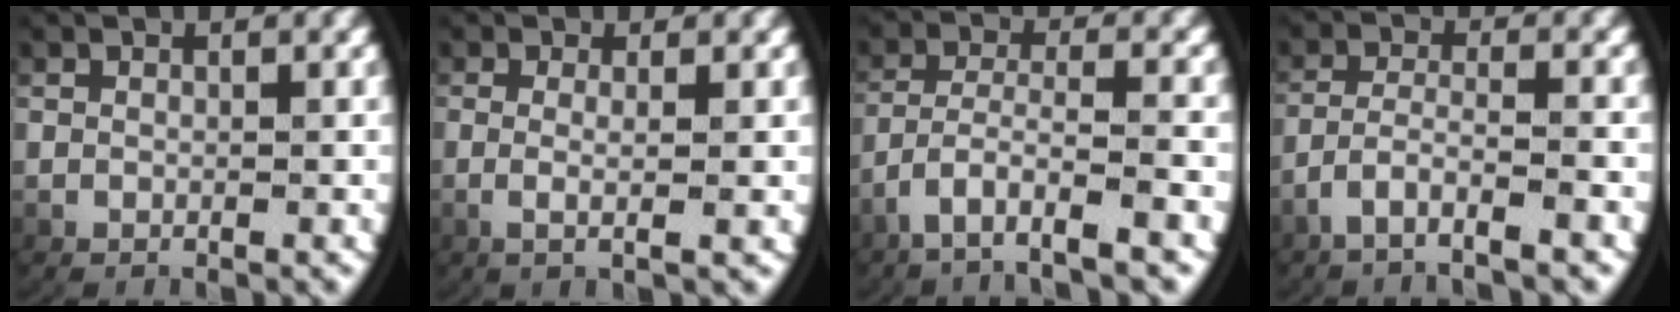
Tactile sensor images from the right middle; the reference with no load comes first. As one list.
[{"total": 2.2, "force": [0.1, -0.1, 2.1], "torque": [-0.056, -0.010, 0.008]}, {"total": 4.4, "force": [-2.6, 1.1, 3.4], "torque": [-0.082, -0.025, -0.027]}, {"total": 4.1, "force": [-3.3, 0.7, 2.4], "torque": [-0.056, -0.012, -0.050]}]